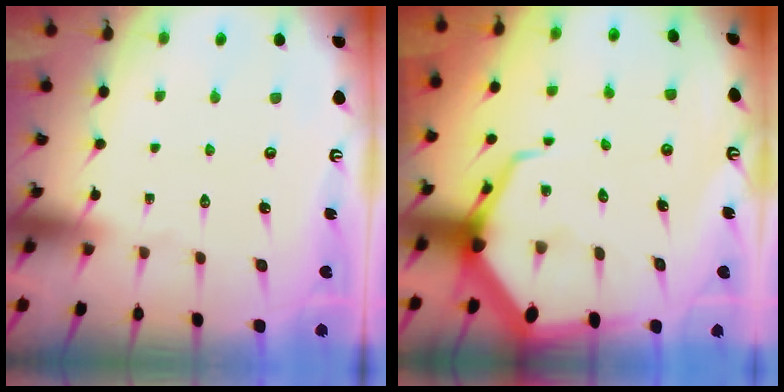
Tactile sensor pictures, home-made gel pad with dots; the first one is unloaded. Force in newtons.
{"total": 9.7, "press": 9.6, "slide": 1.2}